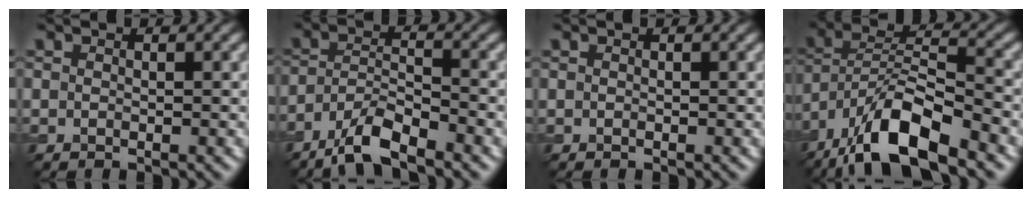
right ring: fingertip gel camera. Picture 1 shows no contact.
{"total": 5.4, "force": [-4.2, 1.2, 3.1], "torque": [-0.058, 0.002, -0.086]}
{"total": 0.0}
{"total": 11.5, "force": [-7.9, 3.5, 7.5], "torque": [-0.131, 0.015, -0.149]}